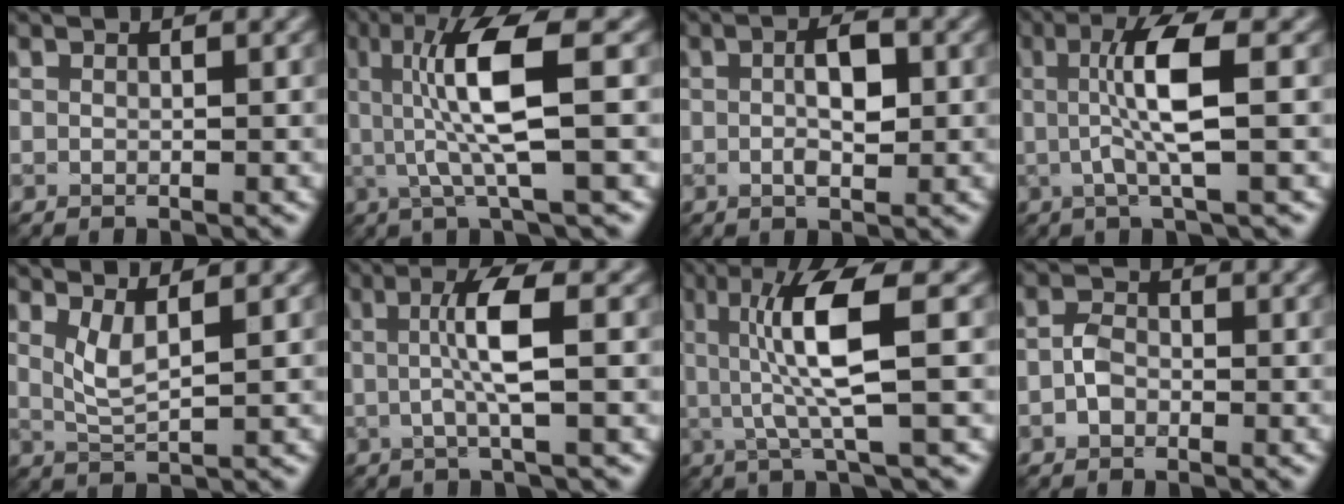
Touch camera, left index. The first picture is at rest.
{"total": 7.8, "force": [0.9, 1.6, 7.6], "torque": [-0.140, -0.001, 0.020]}
{"total": 3.4, "force": [0.2, 1.3, 3.1], "torque": [-0.059, 0.001, 0.000]}
{"total": 5.7, "force": [0.4, 0.9, 5.6], "torque": [-0.107, 0.003, 0.007]}
{"total": 2.5, "force": [1.3, 0.6, 2.1], "torque": [-0.042, -0.008, 0.030]}
{"total": 4.4, "force": [0.2, 0.6, 4.3], "torque": [-0.081, 0.003, 0.001]}
{"total": 7.1, "force": [0.9, 1.3, 6.9], "torque": [-0.132, 0.000, 0.020]}
{"total": 1.8, "force": [-0.7, 1.3, 1.0], "torque": [-0.020, 0.005, -0.018]}